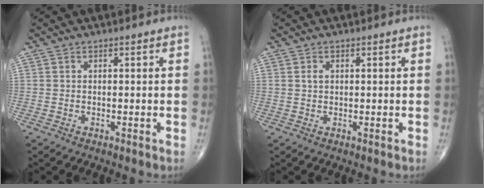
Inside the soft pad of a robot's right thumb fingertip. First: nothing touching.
{"total": 1.3, "force": [0.4, 0.9, 0.9], "torque": [-0.014, 0.001, 0.008]}